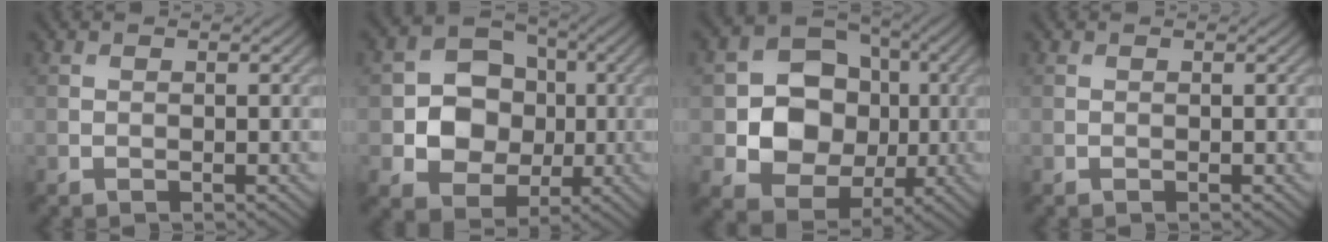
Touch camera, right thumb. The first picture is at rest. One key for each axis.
{"total": 8.7, "fx": -0.3, "fy": 7.5, "fz": 4.5, "tx": -0.085, "ty": 0.001, "tz": -0.021}
{"total": 10.8, "fx": -0.3, "fy": 9.1, "fz": 5.7, "tx": -0.103, "ty": 0.000, "tz": -0.017}
{"total": 0.0}